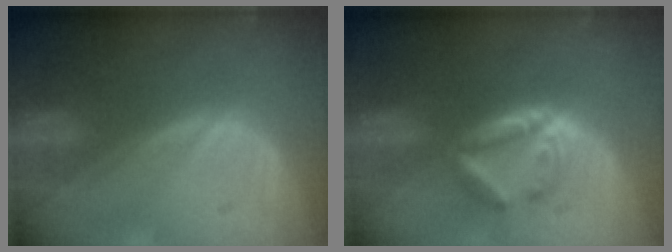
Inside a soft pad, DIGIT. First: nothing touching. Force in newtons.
{"total": 5.8, "press": 5.3, "slide": 2.4}